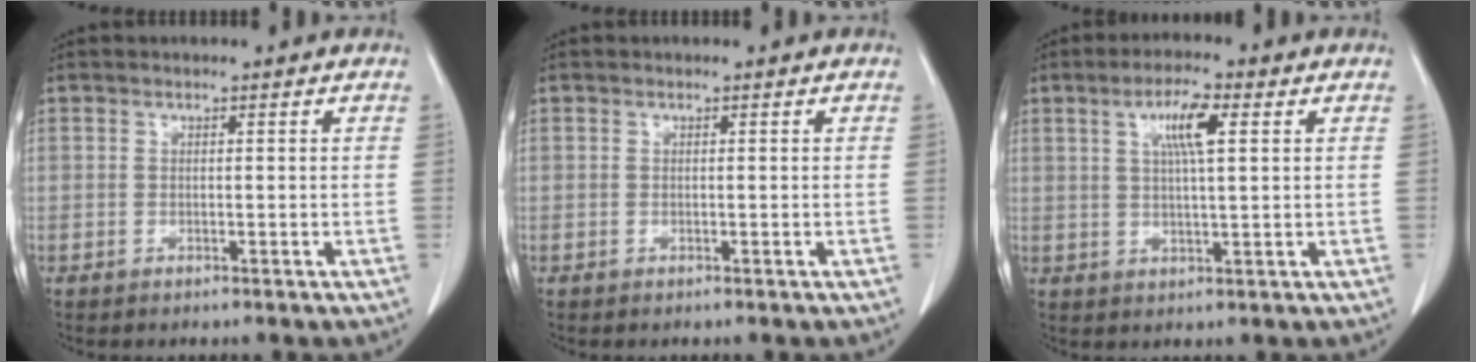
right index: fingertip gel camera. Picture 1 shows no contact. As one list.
[{"total": 0.0}, {"total": 6.0, "force": [2.2, 0.9, 5.6], "torque": [-0.103, 0.004, 0.038]}]